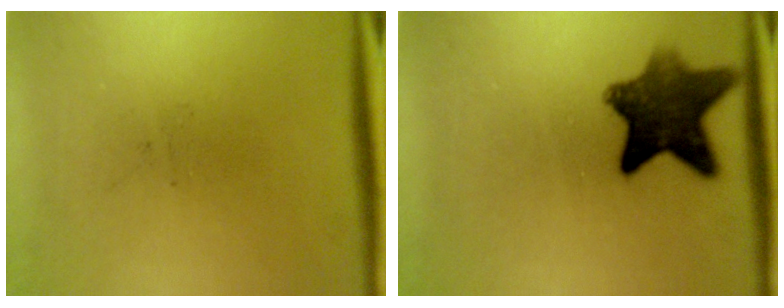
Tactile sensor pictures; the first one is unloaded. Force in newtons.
{"total": 9.8}